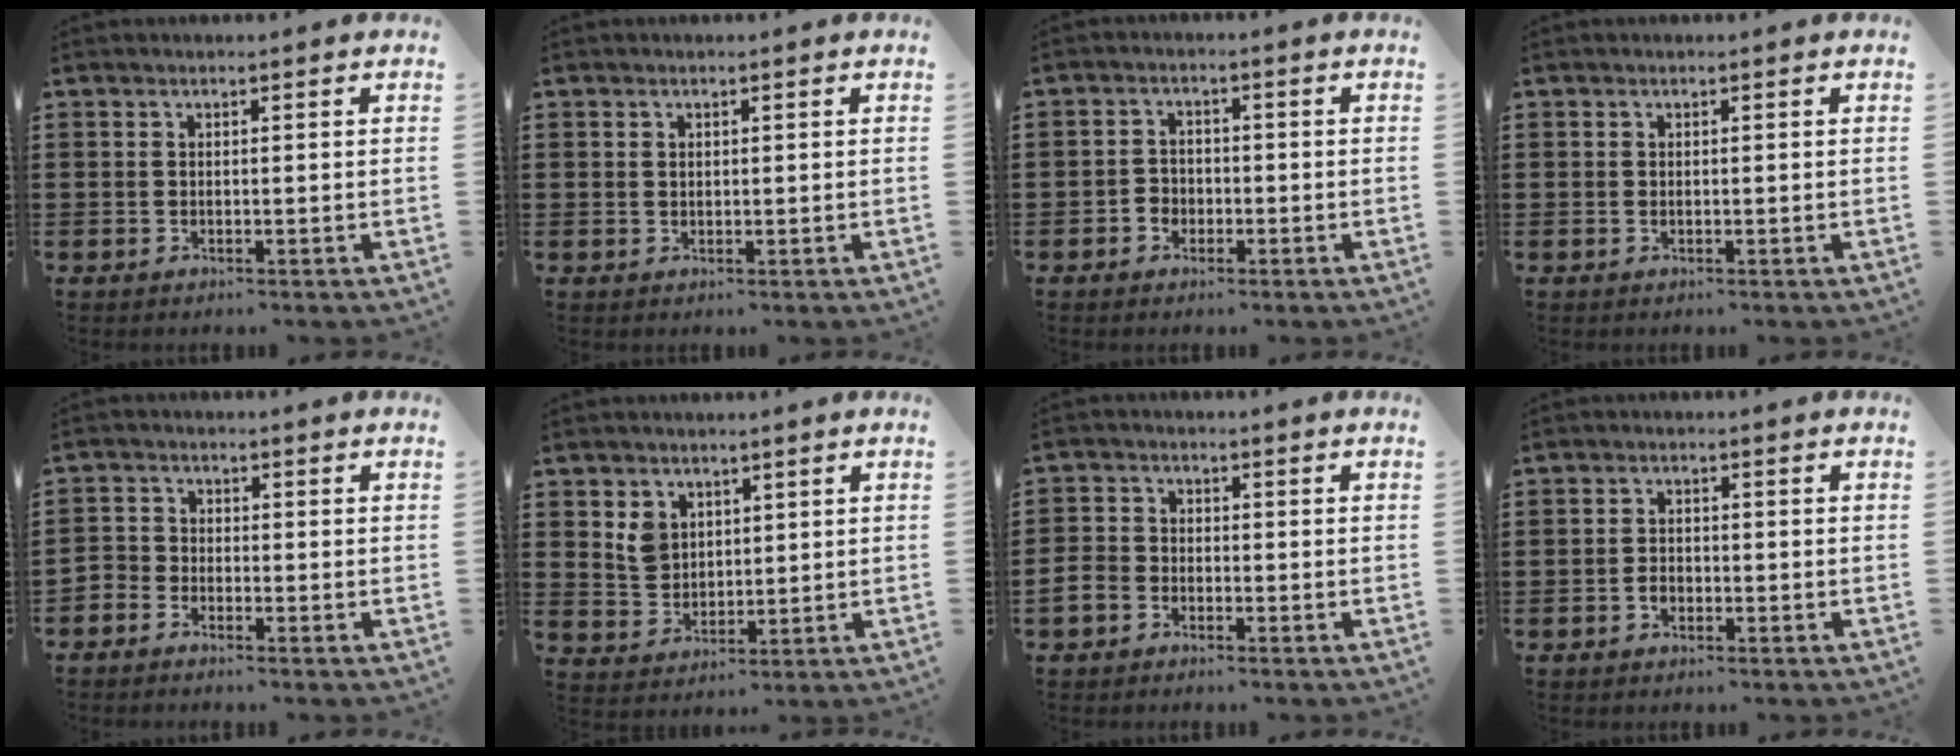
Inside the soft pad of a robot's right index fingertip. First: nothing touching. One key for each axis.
{"total": 0.6, "fx": 0.3, "fy": 0.5, "fz": 0.1, "tx": -0.004, "ty": 0.003, "tz": 0.005}
{"total": 2.2, "fx": -1.2, "fy": 1.8, "fz": 0.4, "tx": -0.014, "ty": 0.004, "tz": -0.028}
{"total": 0.0}
{"total": 2.1, "fx": -2.0, "fy": 0.8, "fz": -0.2, "tx": -0.004, "ty": 0.003, "tz": -0.045}
{"total": 4.5, "fx": 2.2, "fy": 3.7, "fz": 1.4, "tx": -0.042, "ty": 0.013, "tz": 0.044}
{"total": 2.9, "fx": -2.0, "fy": 2.0, "fz": 0.7, "tx": -0.042, "ty": -0.004, "tz": -0.049}
{"total": 1.7, "fx": -0.8, "fy": 1.1, "fz": 1.0, "tx": -0.021, "ty": 0.001, "tz": -0.016}